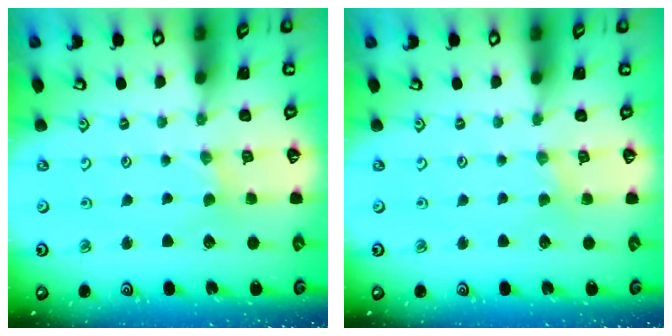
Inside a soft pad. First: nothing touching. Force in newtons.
{"total": 1.3, "press": 1.2, "slide": 0.3}